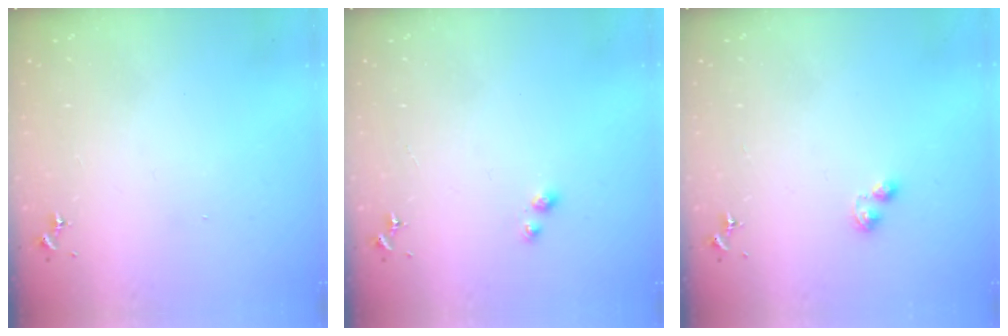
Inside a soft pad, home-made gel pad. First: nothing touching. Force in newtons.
{"total": 2.9, "press": 2.9, "slide": 0.5}
{"total": 3.4, "press": 3.4, "slide": 0.4}